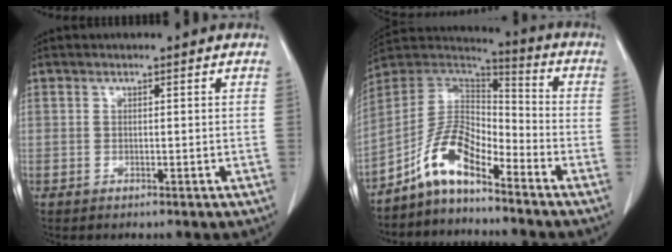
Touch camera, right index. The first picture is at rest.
{"total": 9.7, "force": [-6.6, 3.2, 6.3], "torque": [-0.134, 0.029, -0.128]}